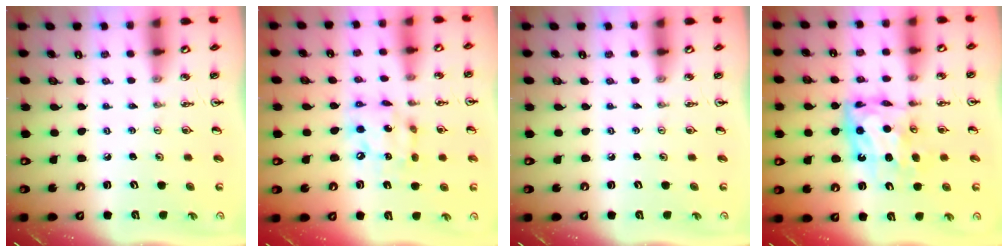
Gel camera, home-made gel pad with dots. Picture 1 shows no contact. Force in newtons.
{"total": 10.3, "press": 10.2, "slide": 1.2}
{"total": 0.0}
{"total": 10.2, "press": 10.2, "slide": 0.9}